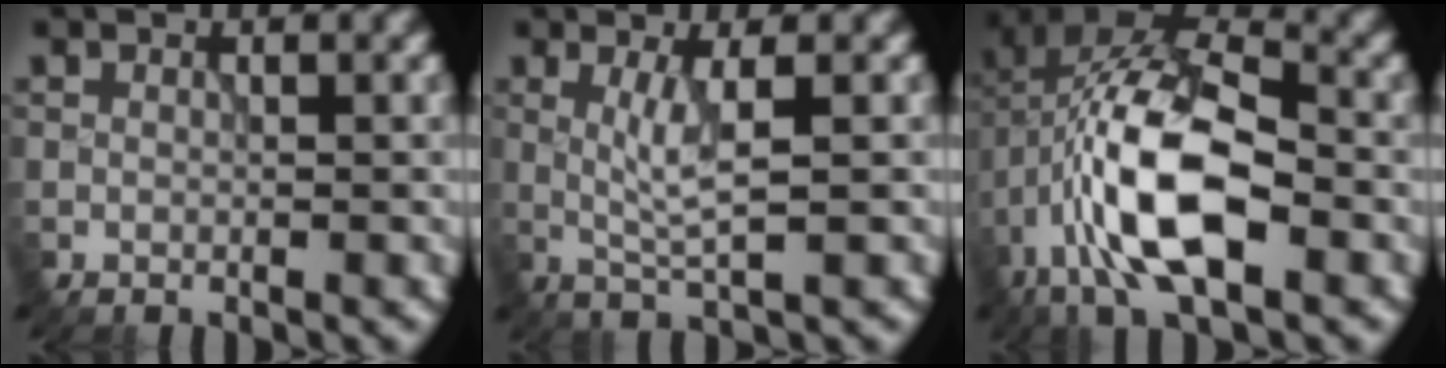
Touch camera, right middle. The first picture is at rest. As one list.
[{"total": 3.0, "force": [0.4, 0.3, 2.9], "torque": [-0.065, -0.006, 0.014]}, {"total": 13.3, "force": [-3.2, 6.3, 11.2], "torque": [-0.214, 0.011, -0.072]}]